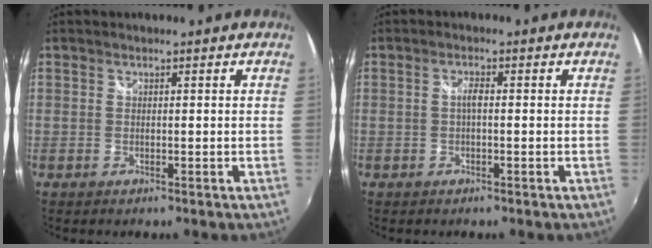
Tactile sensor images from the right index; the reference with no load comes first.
{"total": 1.5, "force": [-0.2, 0.4, 1.4], "torque": [-0.027, 0.006, -0.006]}